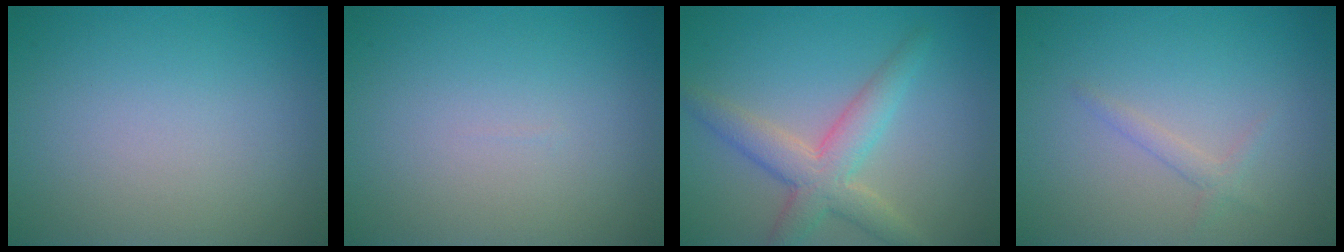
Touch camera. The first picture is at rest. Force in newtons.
{"total": 0.0}
{"total": 4.5, "press": 4.5, "slide": 0.4}
{"total": 1.1, "press": 1.1, "slide": 0.1}